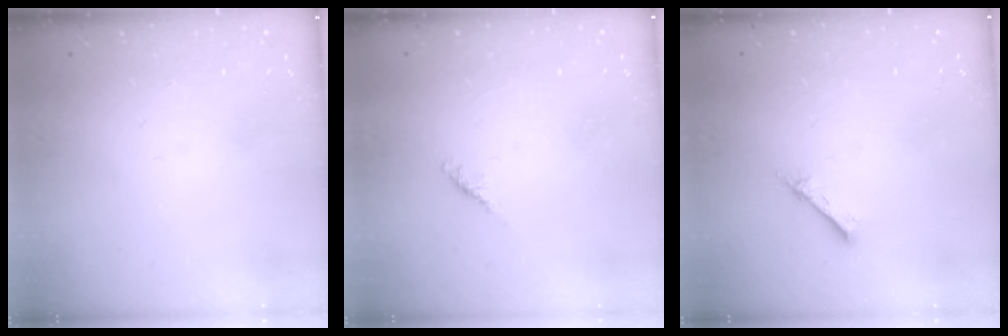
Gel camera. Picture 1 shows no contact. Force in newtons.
{"total": 1.8, "press": 1.7, "slide": 0.6}
{"total": 2.4, "press": 2.4, "slide": 0.3}